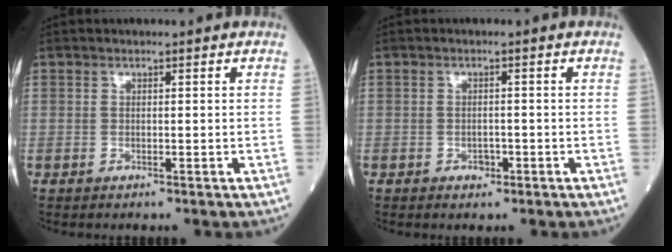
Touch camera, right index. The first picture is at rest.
{"total": 1.5, "force": [-0.7, 1.0, 0.8], "torque": [-0.011, 0.003, -0.008]}